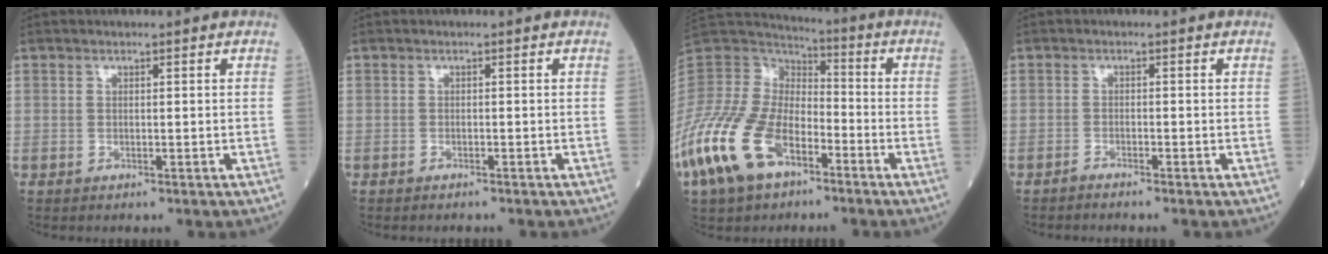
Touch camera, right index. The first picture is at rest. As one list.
[{"total": 0.7, "force": [-0.7, 0.1, 0.1], "torque": [-0.008, -0.002, -0.010]}, {"total": 18.5, "force": [-9.9, 9.5, 12.4], "torque": [-0.291, -0.007, -0.192]}, {"total": 1.0, "force": [-0.9, -0.3, 0.2], "torque": [-0.007, 0.001, -0.018]}]